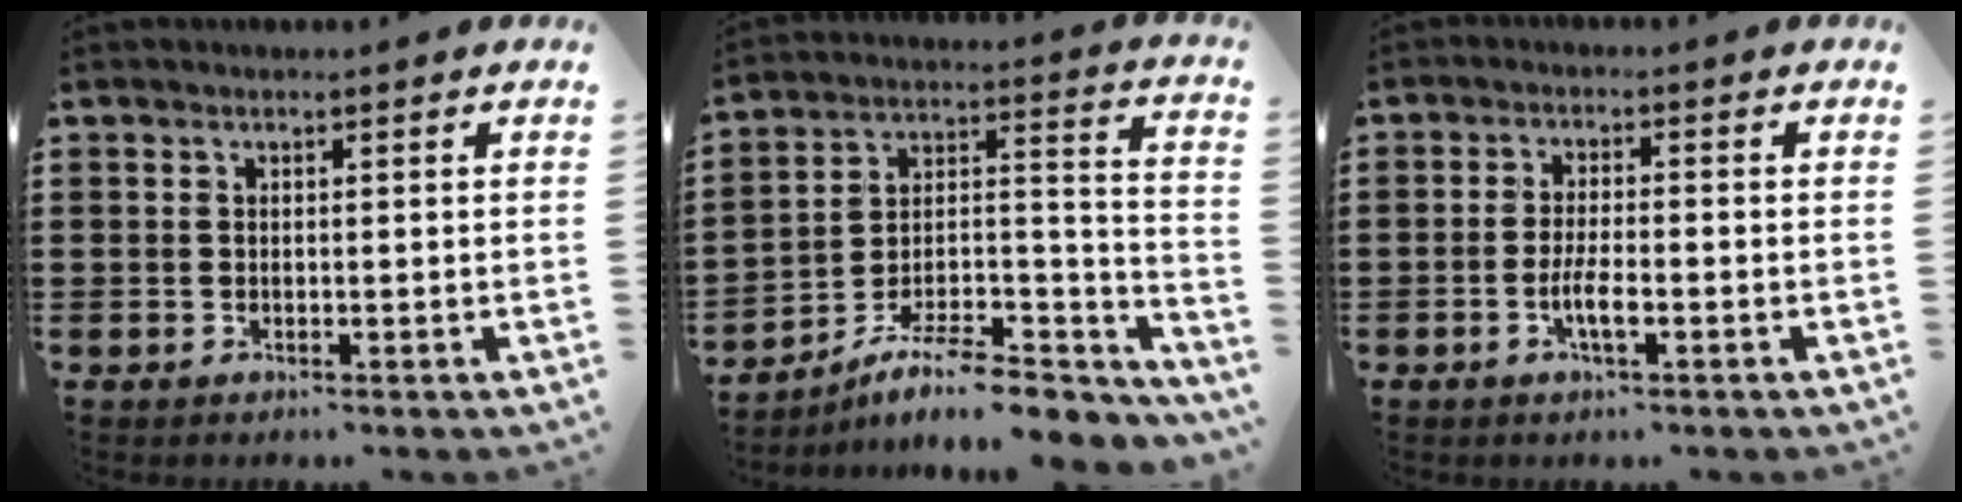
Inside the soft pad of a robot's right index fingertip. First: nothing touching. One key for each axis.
{"total": 9.1, "fx": -7.5, "fy": 1.7, "fz": 4.8, "tx": -0.071, "ty": 0.014, "tz": -0.142}
{"total": 3.9, "fx": -1.5, "fy": 0.3, "fz": 3.6, "tx": -0.067, "ty": -0.002, "tz": -0.029}